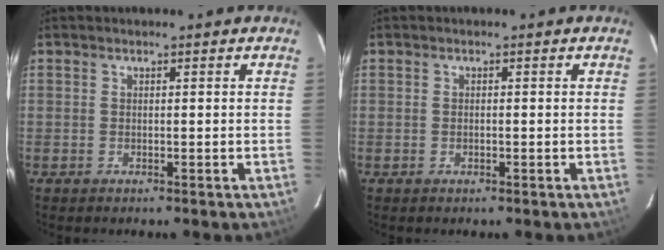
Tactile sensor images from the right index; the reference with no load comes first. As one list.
[{"total": 0.7, "force": [-0.2, 0.5, 0.6], "torque": [-0.009, 0.001, -0.003]}]